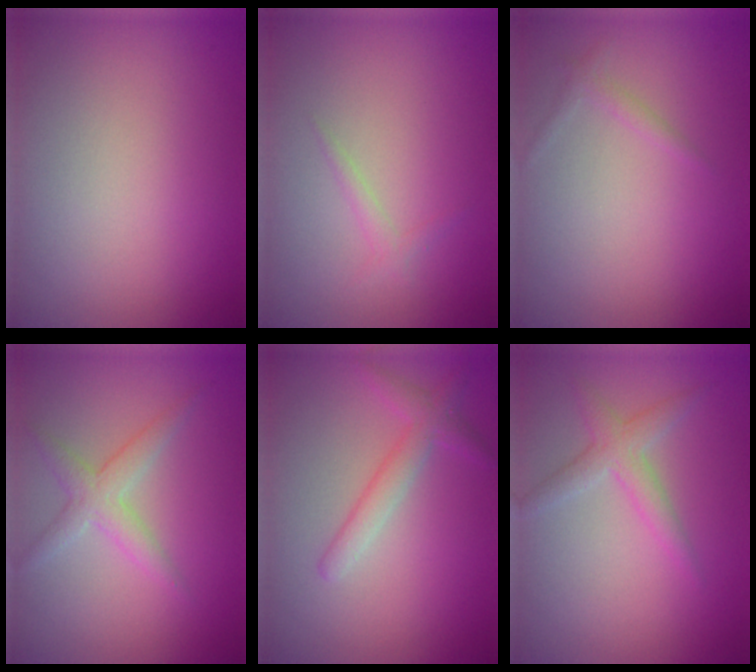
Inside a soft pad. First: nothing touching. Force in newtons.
{"total": 0.9, "press": 0.9, "slide": 0.0}
{"total": 0.9, "press": 0.9, "slide": 0.0}
{"total": 2.4, "press": 2.4, "slide": 0.1}
{"total": 2.3, "press": 2.3, "slide": 0.1}
{"total": 2.3, "press": 2.2, "slide": 0.1}